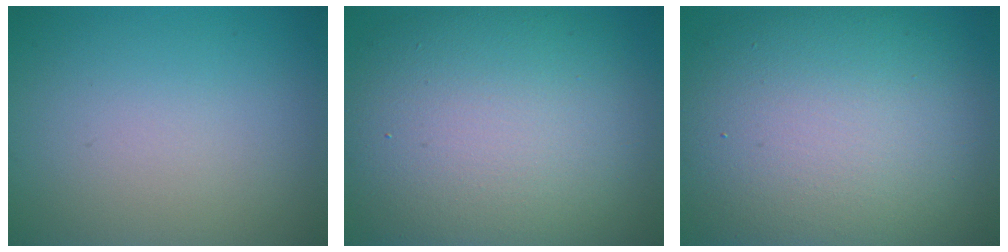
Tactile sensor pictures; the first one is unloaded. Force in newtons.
{"total": 13.9, "press": 13.9, "slide": 1.0}
{"total": 13.8, "press": 13.8, "slide": 1.1}